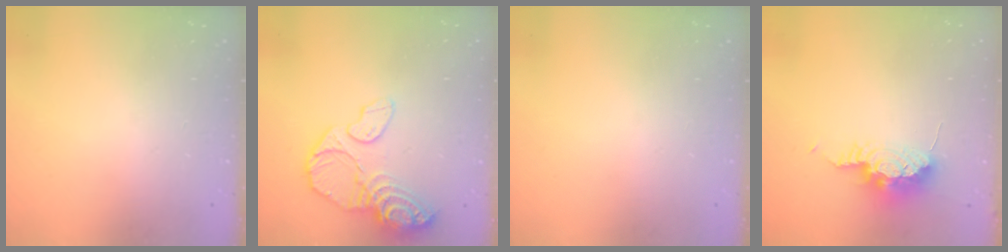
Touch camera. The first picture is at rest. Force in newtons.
{"total": 14.3, "press": 14.1, "slide": 1.8}
{"total": 0.0}
{"total": 9.9, "press": 9.5, "slide": 2.7}